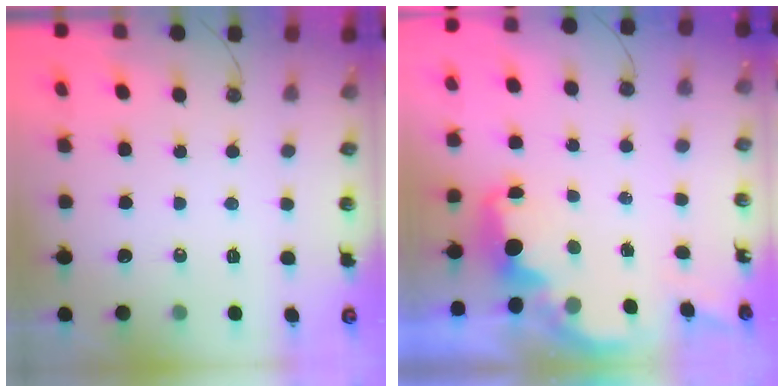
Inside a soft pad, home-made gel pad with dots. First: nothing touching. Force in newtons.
{"total": 2.7, "press": 2.6, "slide": 0.5}